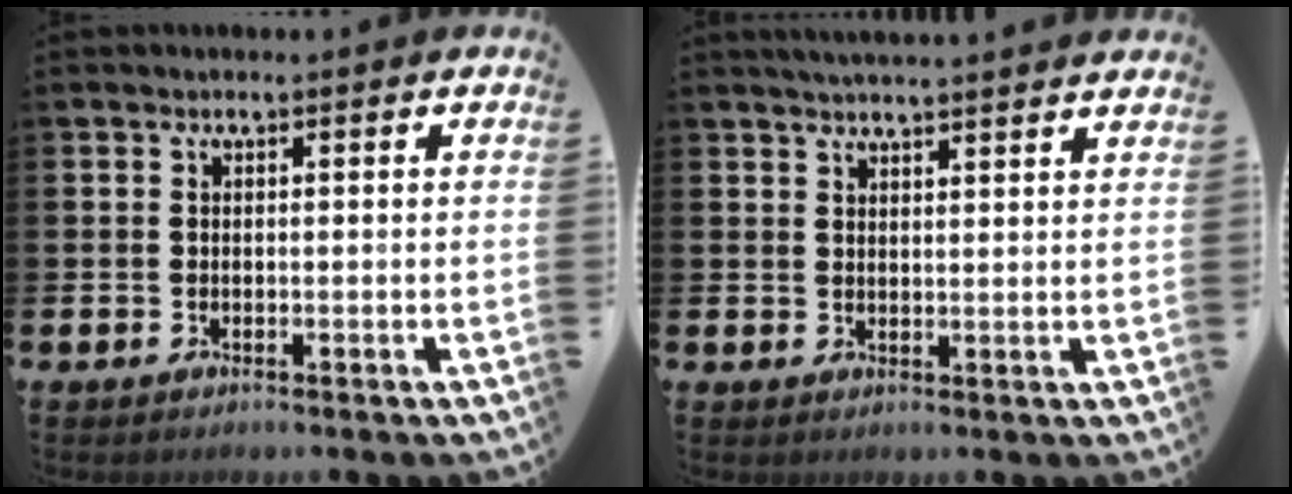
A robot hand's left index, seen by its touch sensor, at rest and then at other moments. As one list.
[{"total": 3.4, "force": [3.4, -0.6, 0.1], "torque": [-0.012, -0.015, 0.063]}]